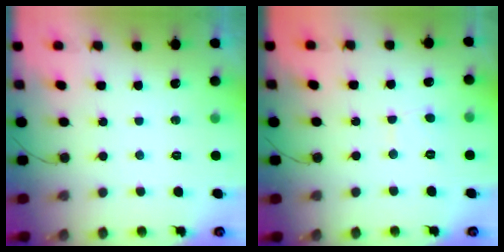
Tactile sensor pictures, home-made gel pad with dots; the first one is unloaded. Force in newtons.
{"total": 3.3, "press": 3.3, "slide": 0.2}